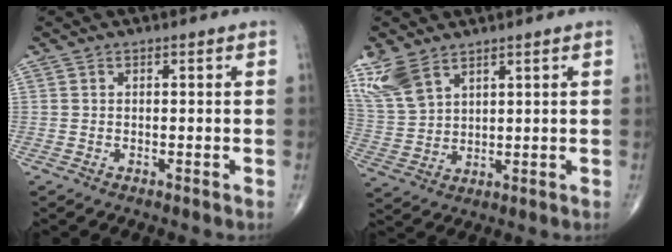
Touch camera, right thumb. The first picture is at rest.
{"total": 8.6, "force": [5.8, 4.4, 4.6], "torque": [-0.100, -0.012, 0.133]}